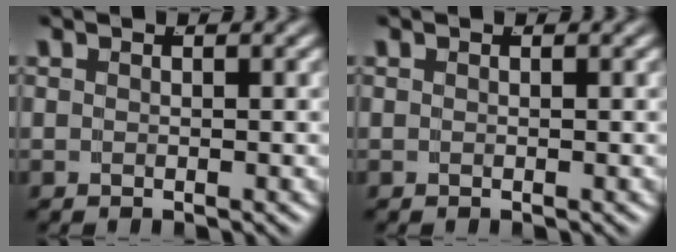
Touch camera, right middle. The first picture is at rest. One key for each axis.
{"total": 0.0}